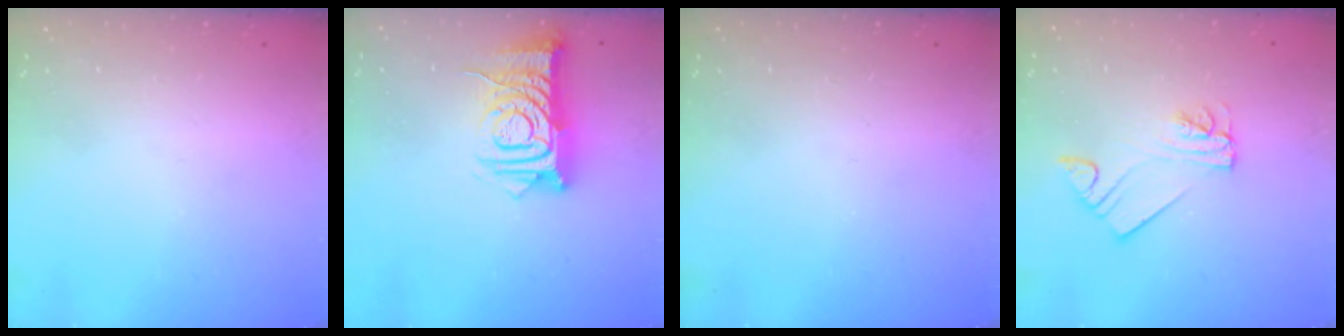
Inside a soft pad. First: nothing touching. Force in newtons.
{"total": 11.6, "press": 11.6, "slide": 1.1}
{"total": 0.0}
{"total": 4.5, "press": 4.5, "slide": 0.3}